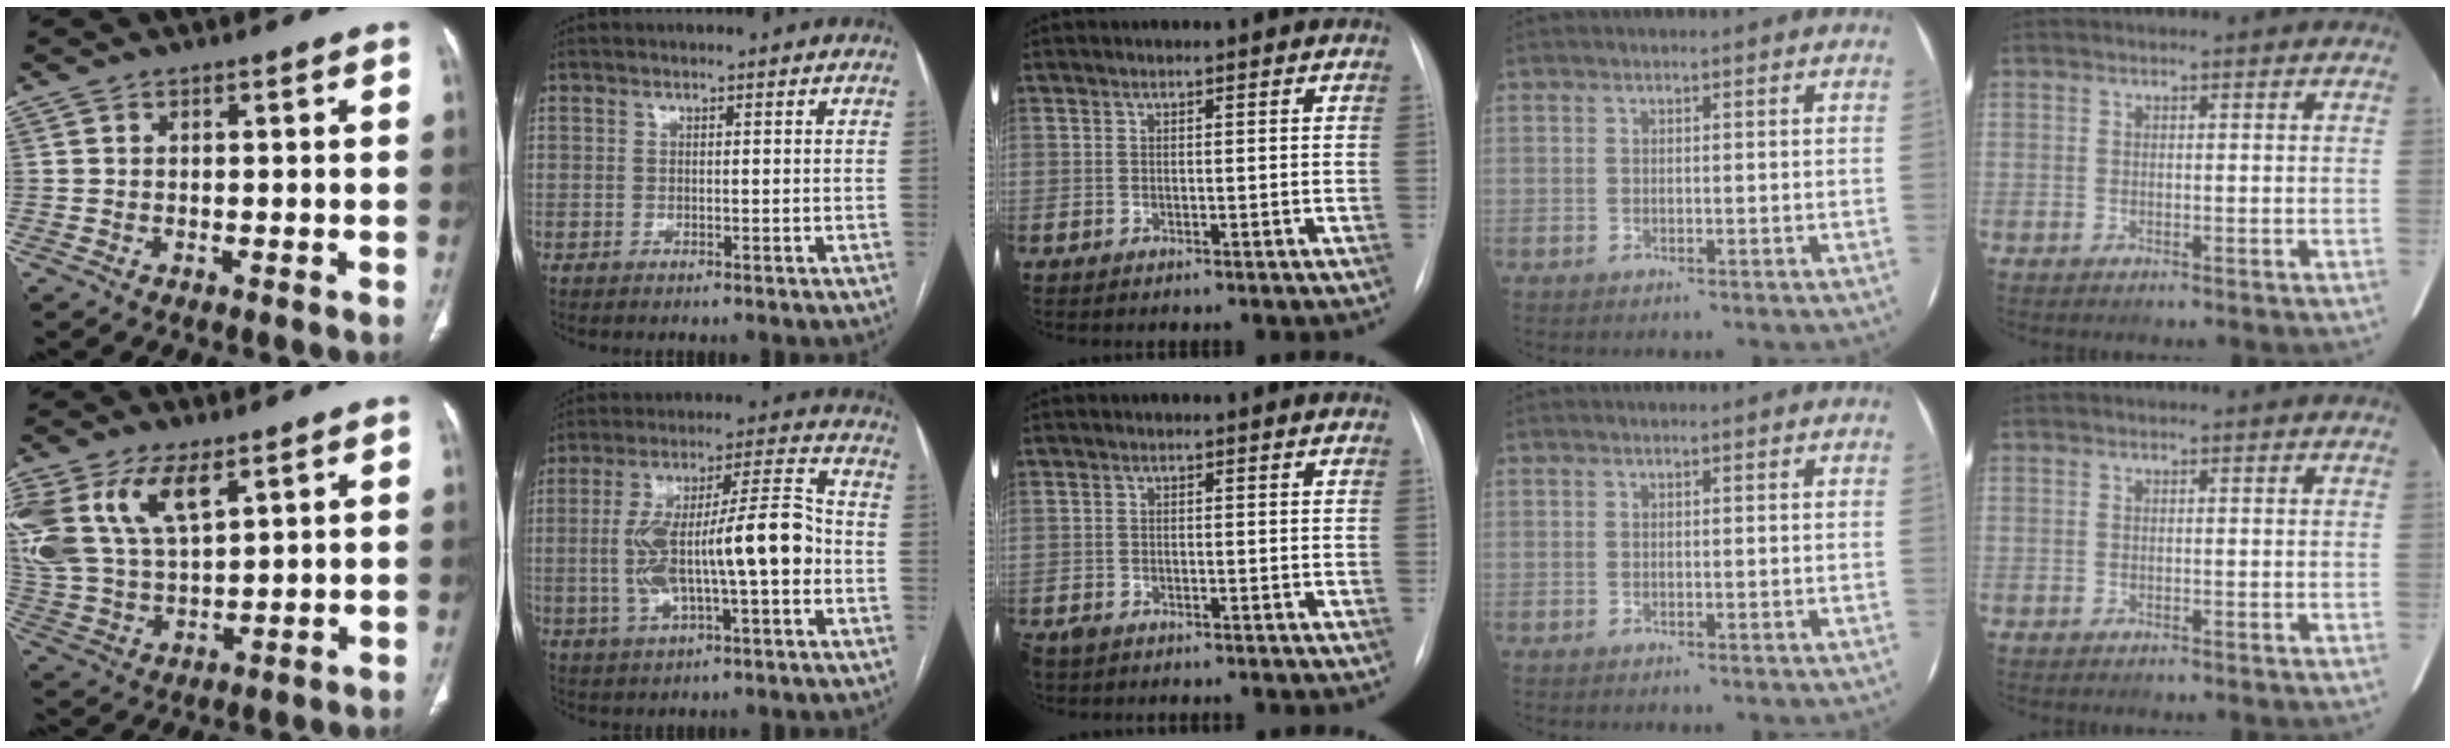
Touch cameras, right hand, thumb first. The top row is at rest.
{"thumb": {"total": 18.9, "force": [8.7, 9.9, 13.5], "torque": [-0.302, -0.011, 0.174]}, "index": {"total": 15.7, "force": [-2.0, 3.2, 15.2], "torque": [-0.272, 0.030, -0.024]}, "middle": {"total": 3.6, "force": [-3.1, 1.3, 1.3], "torque": [-0.020, -0.005, -0.045]}}